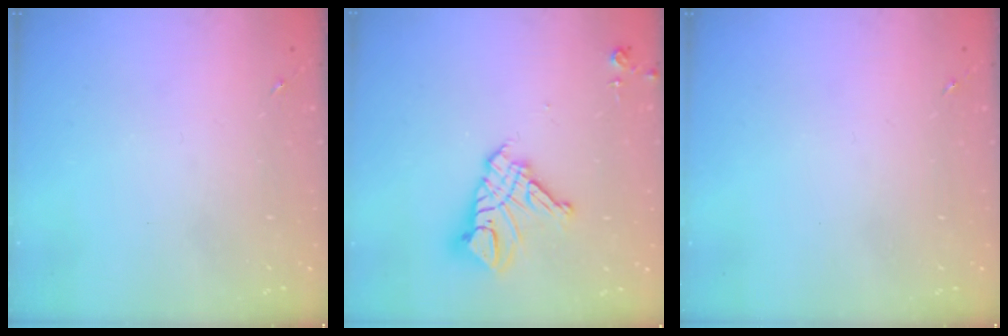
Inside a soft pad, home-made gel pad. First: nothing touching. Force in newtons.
{"total": 14.0, "press": 13.9, "slide": 1.5}
{"total": 0.0}